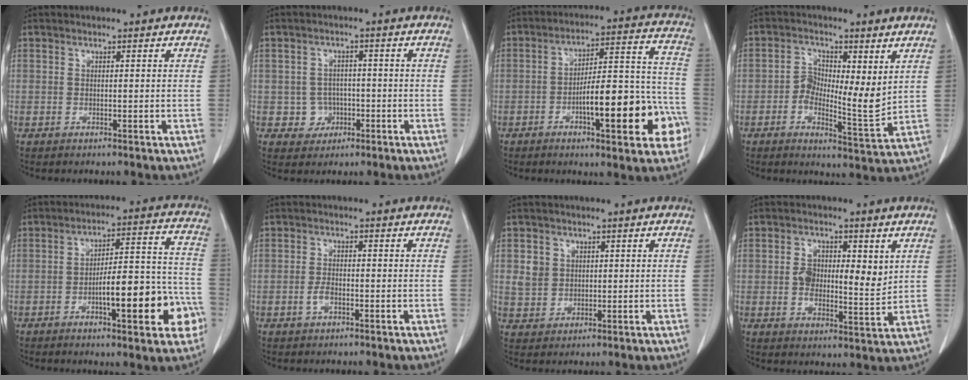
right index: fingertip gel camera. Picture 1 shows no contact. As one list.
[{"total": 3.6, "force": [-1.0, 3.4, 0.4], "torque": [0.002, 0.010, -0.008]}, {"total": 17.4, "force": [-6.4, 4.2, 15.6], "torque": [-0.191, 0.037, -0.083]}, {"total": 7.0, "force": [1.0, 3.1, 6.2], "torque": [-0.104, 0.005, 0.015]}, {"total": 14.8, "force": [-5.4, 3.5, 13.3], "torque": [-0.178, 0.031, -0.073]}, {"total": 2.1, "force": [-0.9, 1.0, 1.6], "torque": [-0.037, 0.001, -0.017]}, {"total": 4.0, "force": [1.0, 3.6, 1.3], "torque": [-0.027, 0.011, 0.026]}, {"total": 7.6, "force": [1.6, 4.2, 6.2], "torque": [-0.097, 0.001, 0.028]}]